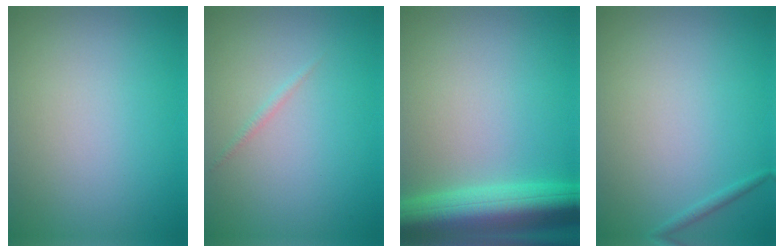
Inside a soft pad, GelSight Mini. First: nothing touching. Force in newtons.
{"total": 0.6, "press": 0.6, "slide": 0.0}
{"total": 8.1, "press": 8.1, "slide": 0.6}
{"total": 0.6, "press": 0.6, "slide": 0.1}